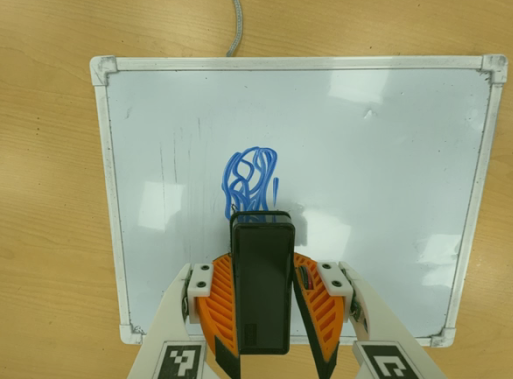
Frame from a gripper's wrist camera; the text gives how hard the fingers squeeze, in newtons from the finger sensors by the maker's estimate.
{"total": 5.7, "left": 4.7, "right": 6.7}